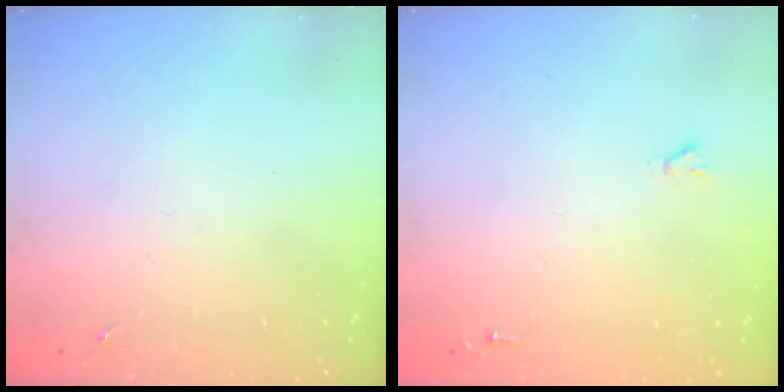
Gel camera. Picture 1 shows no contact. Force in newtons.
{"total": 1.6, "press": 1.6, "slide": 0.1}